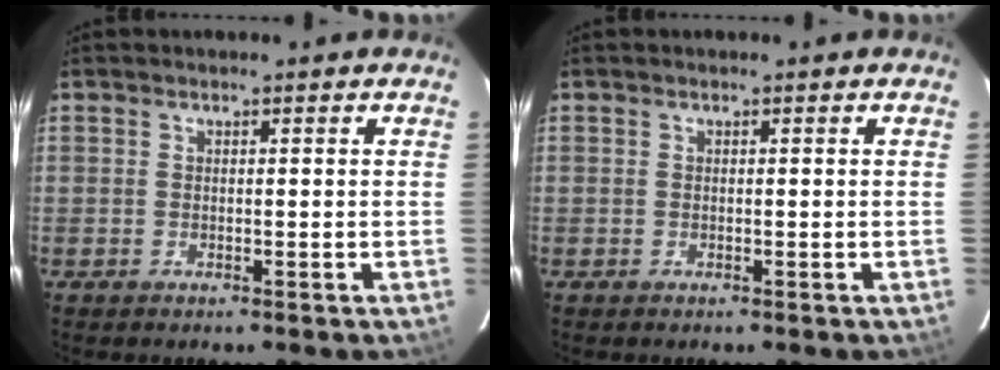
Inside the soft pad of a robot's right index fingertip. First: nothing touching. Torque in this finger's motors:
{"motor_torque": [-0.04, 0.04, 0.00, 0.00]}